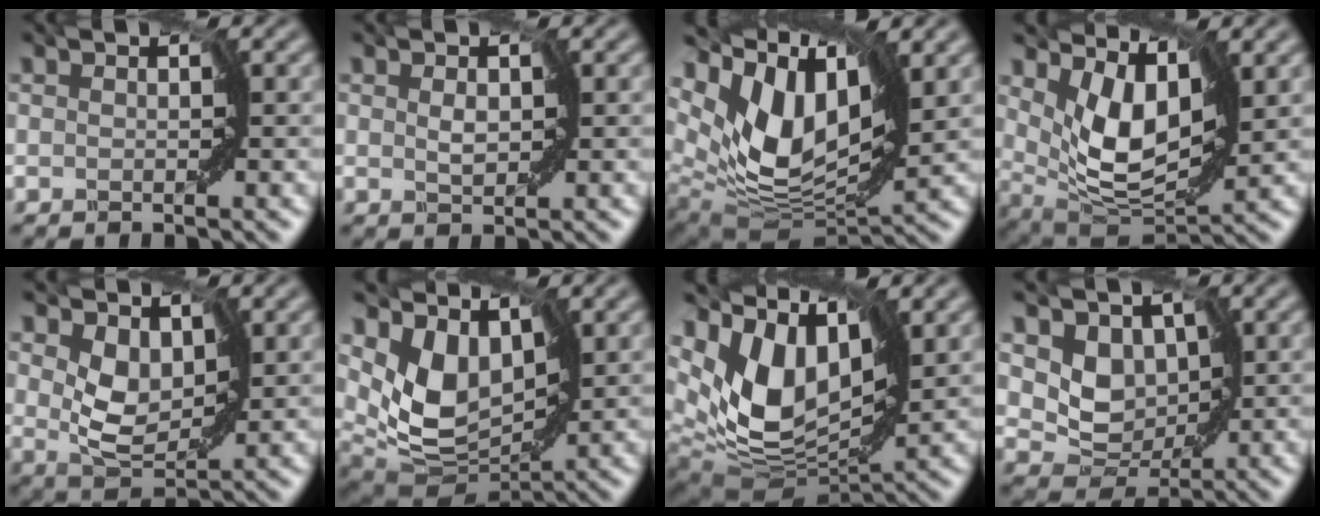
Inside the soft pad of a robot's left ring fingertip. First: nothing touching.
{"total": 1.1, "force": [0.3, 0.7, 0.8], "torque": [-0.018, -0.002, 0.007]}
{"total": 10.1, "force": [4.6, 5.1, 7.3], "torque": [-0.148, -0.005, 0.088]}
{"total": 6.1, "force": [2.1, 3.1, 4.8], "torque": [-0.099, -0.014, 0.037]}
{"total": 3.6, "force": [1.1, 2.5, 2.4], "torque": [-0.059, -0.009, 0.027]}
{"total": 5.3, "force": [2.2, 3.5, 3.3], "torque": [-0.081, -0.022, 0.039]}
{"total": 9.7, "force": [4.2, 5.5, 6.8], "torque": [-0.146, -0.004, 0.078]}
{"total": 3.2, "force": [1.1, 2.7, 1.3], "torque": [-0.029, -0.013, 0.020]}